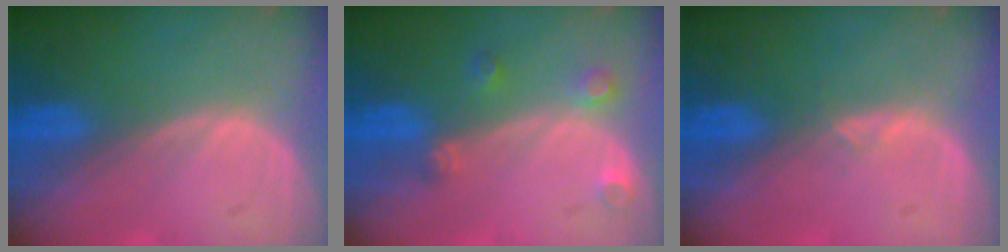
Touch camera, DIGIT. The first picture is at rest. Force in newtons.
{"total": 2.6, "press": 2.6, "slide": 0.5}
{"total": 0.9, "press": 0.9, "slide": 0.3}